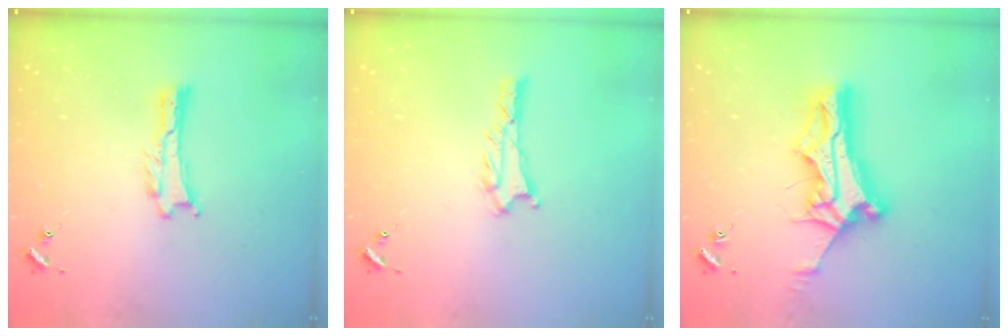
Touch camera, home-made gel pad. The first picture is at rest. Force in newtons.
{"total": 0.7, "press": 0.7, "slide": 0.1}
{"total": 11.0, "press": 11.0, "slide": 0.8}